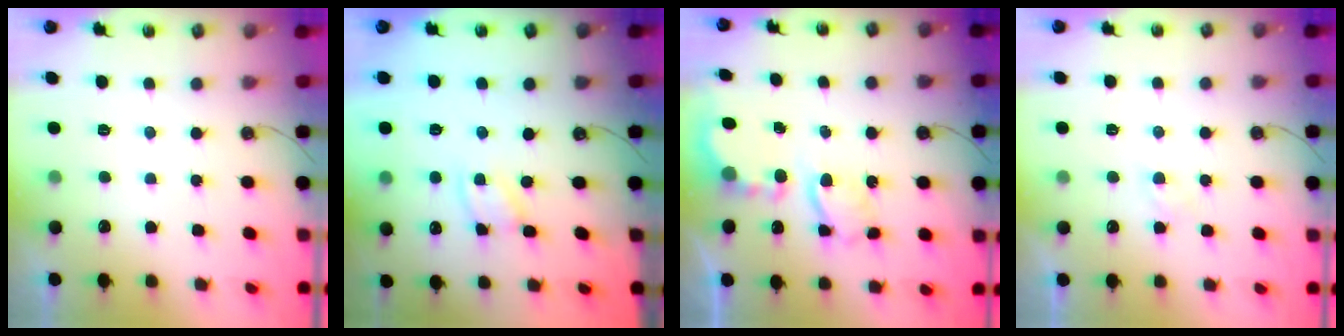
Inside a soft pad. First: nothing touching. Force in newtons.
{"total": 2.5, "press": 2.5, "slide": 0.1}
{"total": 6.1, "press": 6.1, "slide": 0.3}
{"total": 1.4, "press": 1.4, "slide": 0.3}